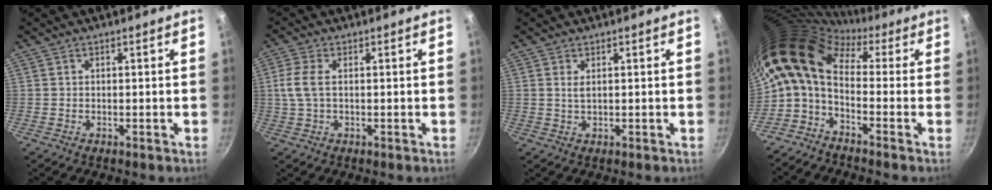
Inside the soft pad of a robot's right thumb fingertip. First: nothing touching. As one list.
[{"total": 4.9, "force": [0.5, 2.6, 4.2], "torque": [-0.098, 0.007, 0.007]}, {"total": 1.6, "force": [0.5, 0.7, 1.3], "torque": [-0.025, -0.002, 0.010]}, {"total": 13.7, "force": [1.2, 8.3, 10.9], "torque": [-0.221, 0.026, -0.003]}]